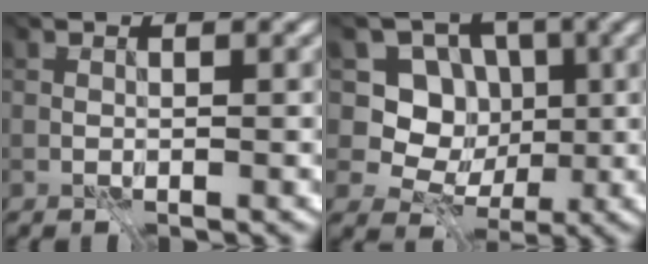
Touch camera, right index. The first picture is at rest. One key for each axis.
{"total": 3.8, "fx": -1.2, "fy": 3.5, "fz": 1.0, "tx": -0.006, "ty": -0.016, "tz": -0.020}